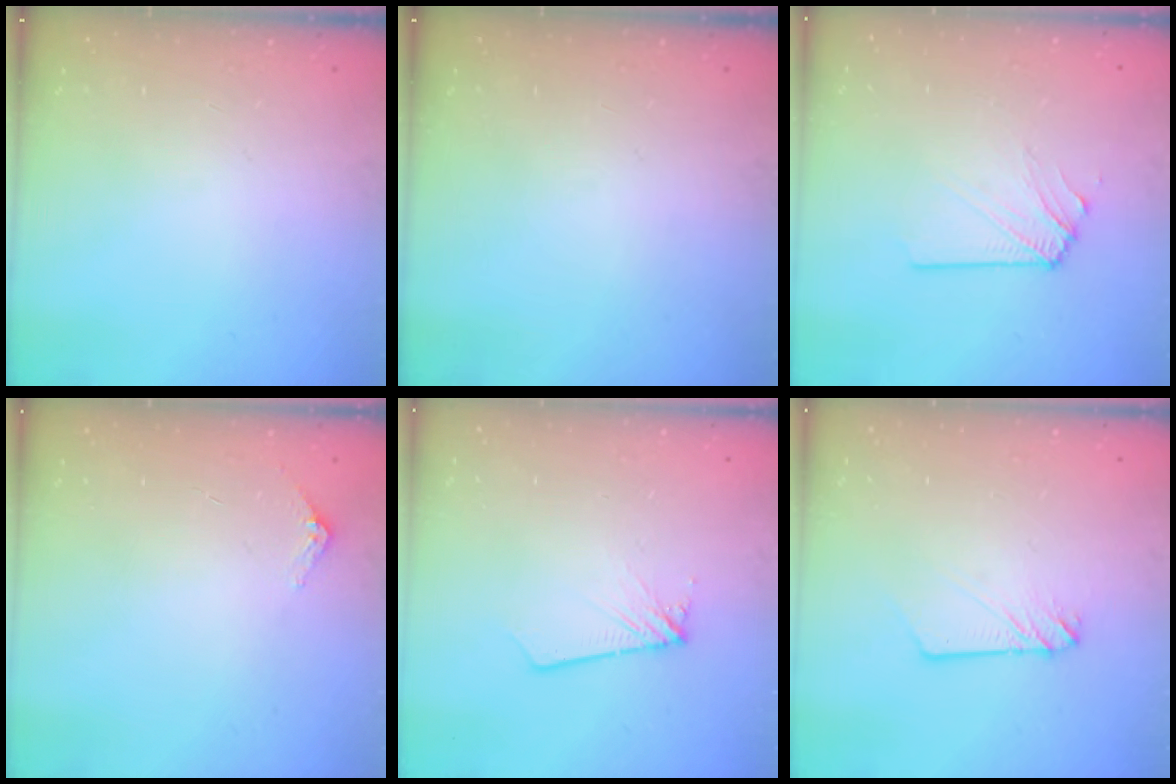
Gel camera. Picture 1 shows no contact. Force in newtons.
{"total": 0.0}
{"total": 2.9, "press": 2.8, "slide": 0.5}
{"total": 2.9, "press": 2.9, "slide": 0.2}
{"total": 1.9, "press": 1.9, "slide": 0.1}
{"total": 3.0, "press": 3.0, "slide": 0.2}